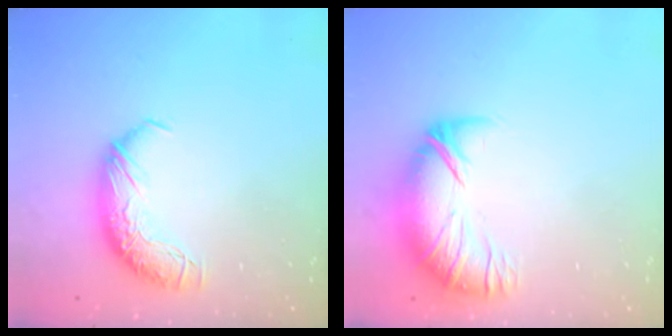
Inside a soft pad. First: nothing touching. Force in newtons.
{"total": 2.8, "press": 1.6, "slide": 2.2}